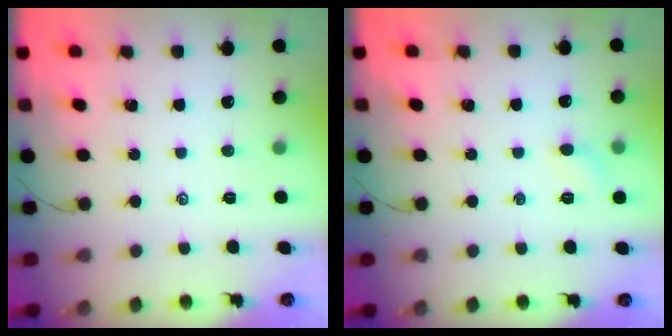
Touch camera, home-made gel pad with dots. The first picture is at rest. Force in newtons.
{"total": 4.9, "press": 4.7, "slide": 1.5}